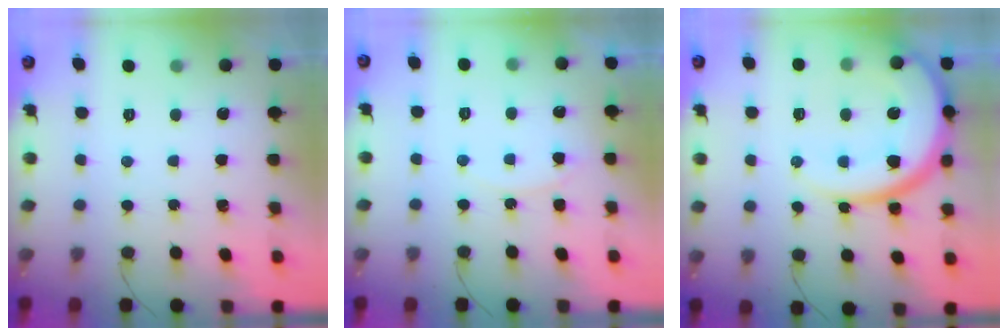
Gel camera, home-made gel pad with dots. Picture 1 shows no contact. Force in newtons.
{"total": 6.2, "press": 6.2, "slide": 0.6}
{"total": 17.2, "press": 17.1, "slide": 1.4}